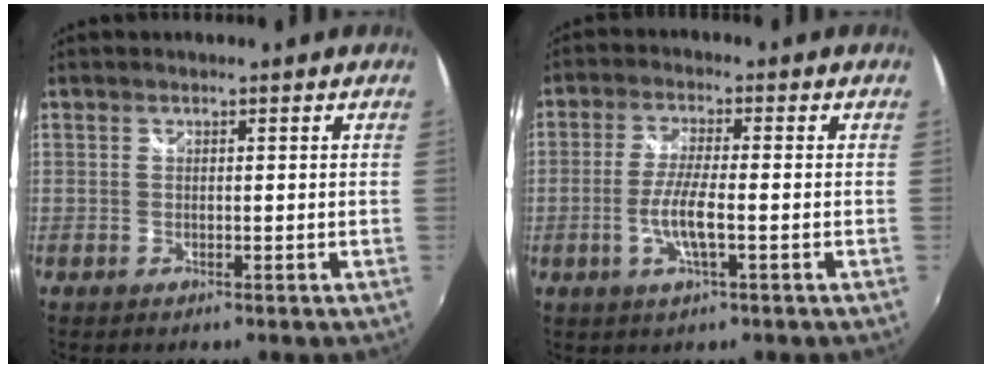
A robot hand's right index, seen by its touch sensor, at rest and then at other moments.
{"total": 6.0, "force": [-1.7, 0.9, 5.7], "torque": [-0.119, -0.006, -0.034]}